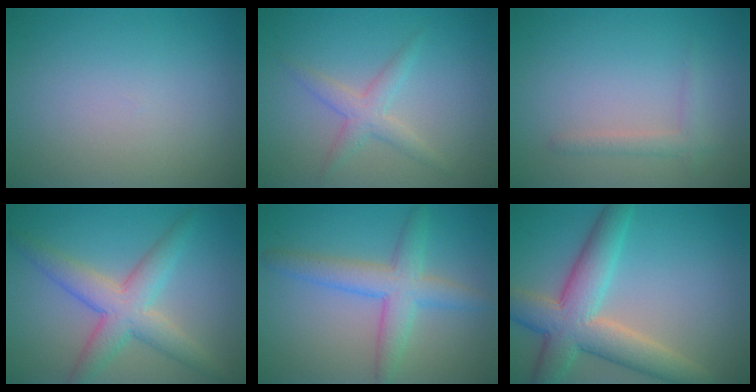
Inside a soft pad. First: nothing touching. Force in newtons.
{"total": 2.3, "press": 2.3, "slide": 0.1}
{"total": 1.4, "press": 1.4, "slide": 0.1}
{"total": 5.3, "press": 5.3, "slide": 0.1}
{"total": 4.5, "press": 4.5, "slide": 0.1}
{"total": 7.6, "press": 7.6, "slide": 0.5}